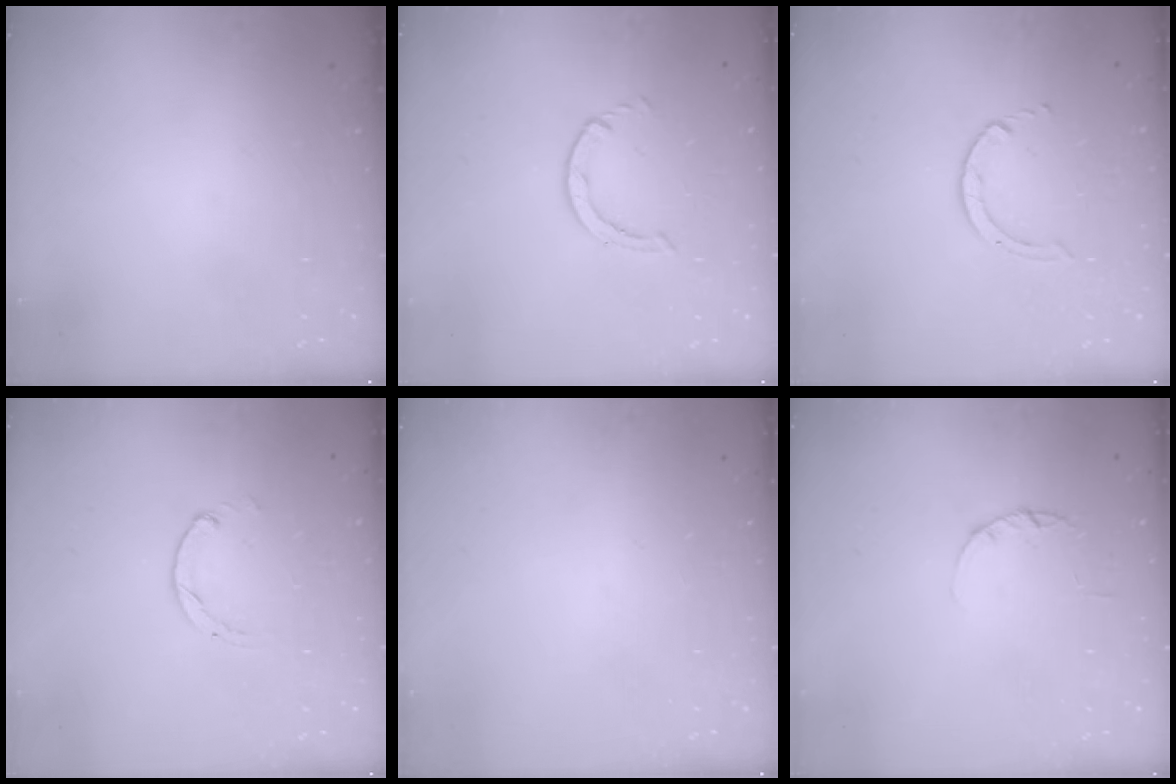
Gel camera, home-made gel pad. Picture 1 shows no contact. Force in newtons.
{"total": 0.6, "press": 0.6, "slide": 0.1}
{"total": 2.5, "press": 2.4, "slide": 0.3}
{"total": 0.7, "press": 0.7, "slide": 0.2}
{"total": 0.0}
{"total": 2.2, "press": 2.2, "slide": 0.4}